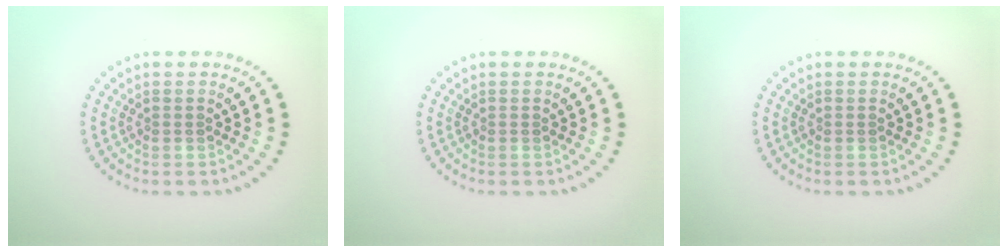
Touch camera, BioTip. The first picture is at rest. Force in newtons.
{"total": 0.0}
{"total": 0.0}